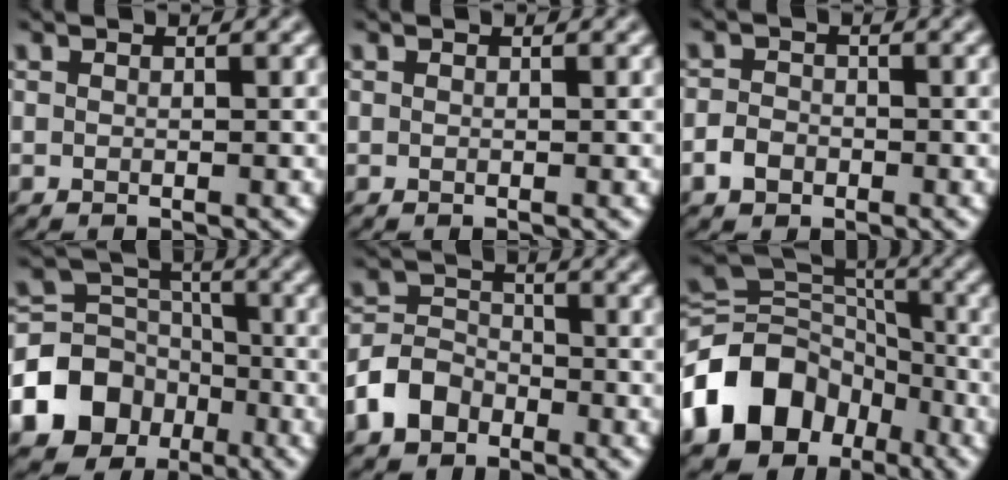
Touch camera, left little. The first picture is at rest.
{"total": 0.0}
{"total": 1.9, "force": [-1.0, 1.5, 0.7], "torque": [-0.010, 0.002, -0.023]}
{"total": 10.7, "force": [-4.9, 8.8, 3.5], "torque": [-0.077, -0.015, -0.112]}
{"total": 4.3, "force": [-2.5, 3.1, 1.6], "torque": [-0.036, 0.005, -0.057]}
{"total": 11.5, "force": [-5.2, 8.7, 5.4], "torque": [-0.120, 0.003, -0.108]}